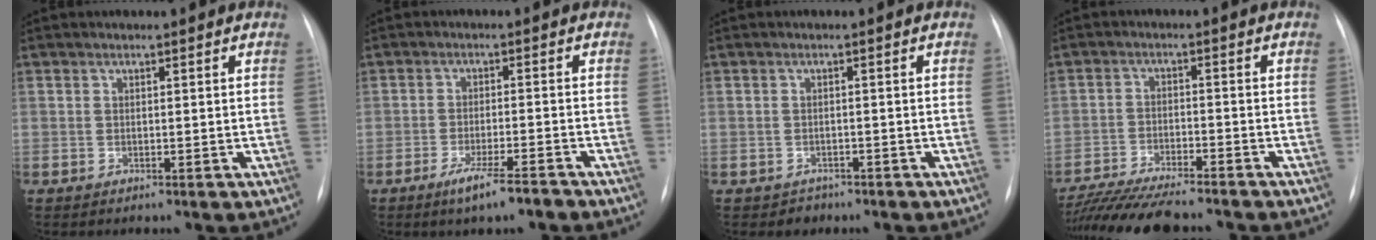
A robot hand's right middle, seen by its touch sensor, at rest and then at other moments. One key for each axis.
{"total": 5.6, "fx": -4.0, "fy": 0.4, "fz": 3.9, "tx": -0.074, "ty": -0.010, "tz": -0.068}
{"total": 1.5, "fx": -1.1, "fy": 1.1, "fz": -0.2, "tx": 0.000, "ty": 0.005, "tz": -0.014}
{"total": 13.0, "fx": -11.5, "fy": 1.2, "fz": 6.0, "tx": -0.097, "ty": -0.021, "tz": -0.181}